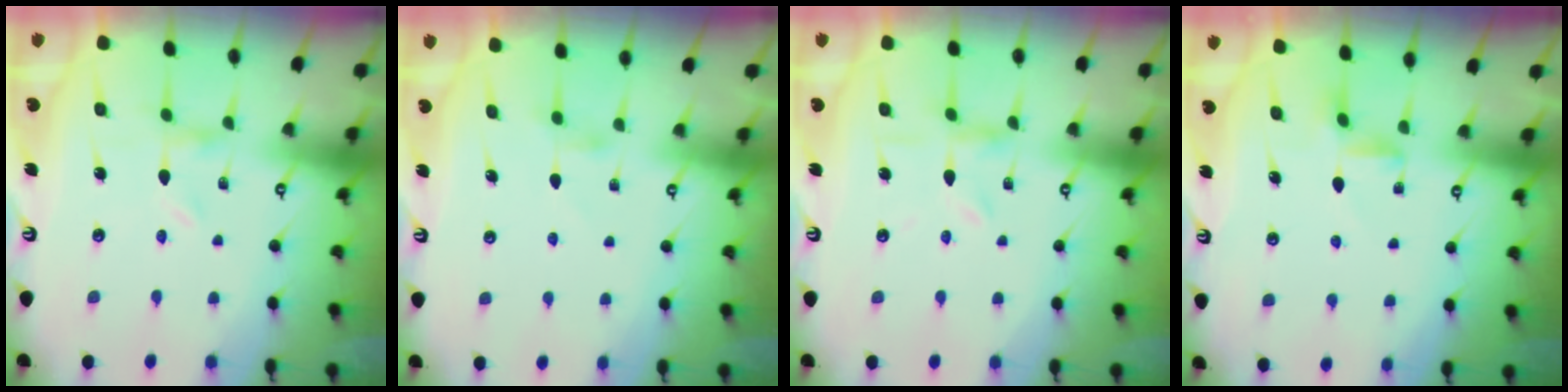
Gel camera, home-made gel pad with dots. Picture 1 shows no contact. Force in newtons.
{"total": 2.4, "press": 2.4, "slide": 0.4}
{"total": 3.4, "press": 3.4, "slide": 0.4}
{"total": 2.3, "press": 2.3, "slide": 0.5}